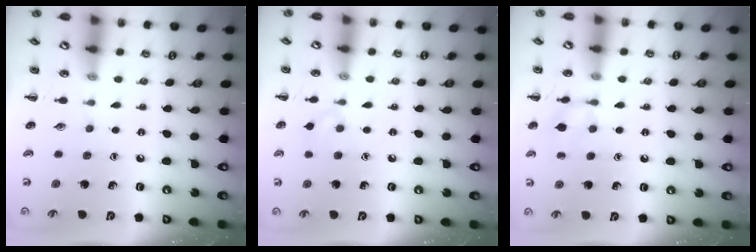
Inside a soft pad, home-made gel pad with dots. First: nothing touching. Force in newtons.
{"total": 4.2, "press": 3.9, "slide": 1.5}
{"total": 8.4, "press": 8.3, "slide": 1.6}